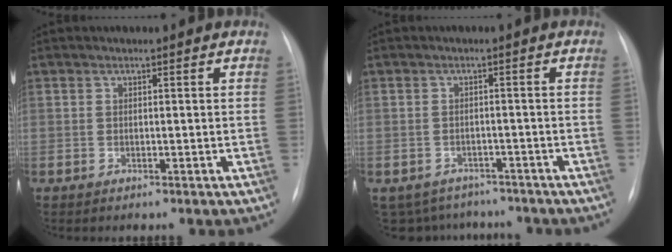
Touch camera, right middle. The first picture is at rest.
{"total": 8.2, "force": [-7.1, 4.0, 1.0], "torque": [-0.018, 0.012, -0.086]}